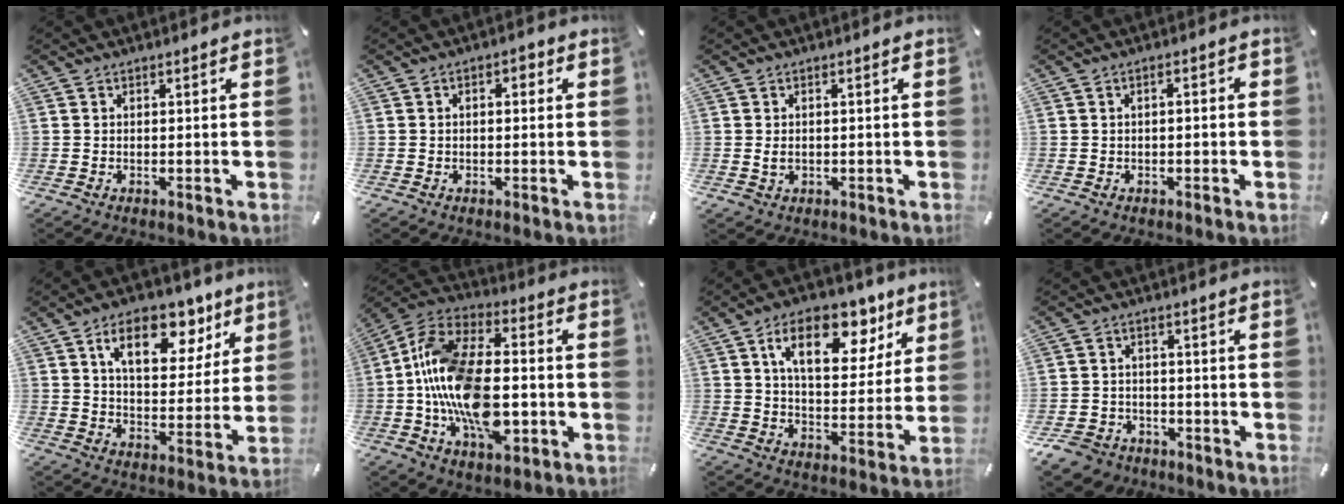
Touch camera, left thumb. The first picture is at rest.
{"total": 1.9, "force": [-0.1, 1.2, 1.4], "torque": [-0.021, 0.008, -0.006]}
{"total": 1.5, "force": [-0.1, 1.1, 1.0], "torque": [-0.019, 0.003, -0.003]}
{"total": 1.6, "force": [-0.9, 0.8, 1.0], "torque": [-0.018, 0.008, -0.020]}
{"total": 14.7, "force": [8.4, 8.4, 8.7], "torque": [-0.124, -0.035, 0.141]}
{"total": 20.3, "force": [-4.0, 12.0, 16.0], "torque": [-0.332, 0.013, -0.066]}
{"total": 16.3, "force": [8.8, 9.1, 10.3], "torque": [-0.143, -0.033, 0.144]}
{"total": 6.0, "force": [-3.9, 4.3, 1.1], "torque": [-0.038, 0.022, -0.079]}